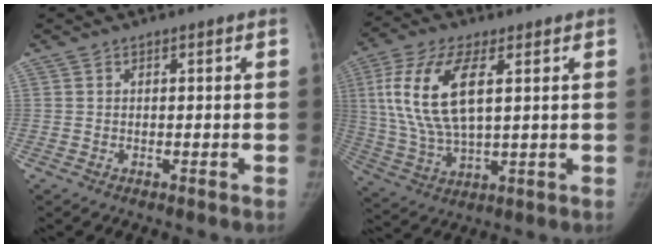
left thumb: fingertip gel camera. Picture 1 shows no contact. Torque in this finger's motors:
{"motor_torque": [0.30, 0.33, 0.59, -0.34, 0.43]}